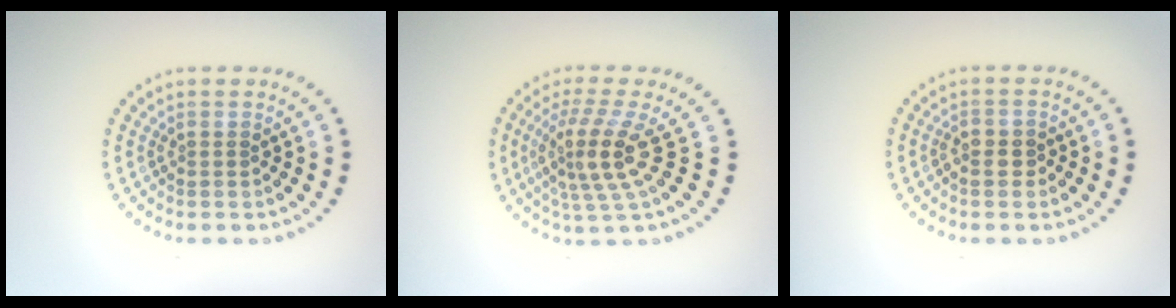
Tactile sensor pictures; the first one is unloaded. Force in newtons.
{"total": 4.3, "press": 3.1, "slide": 2.9}
{"total": 1.2, "press": 1.1, "slide": 0.3}